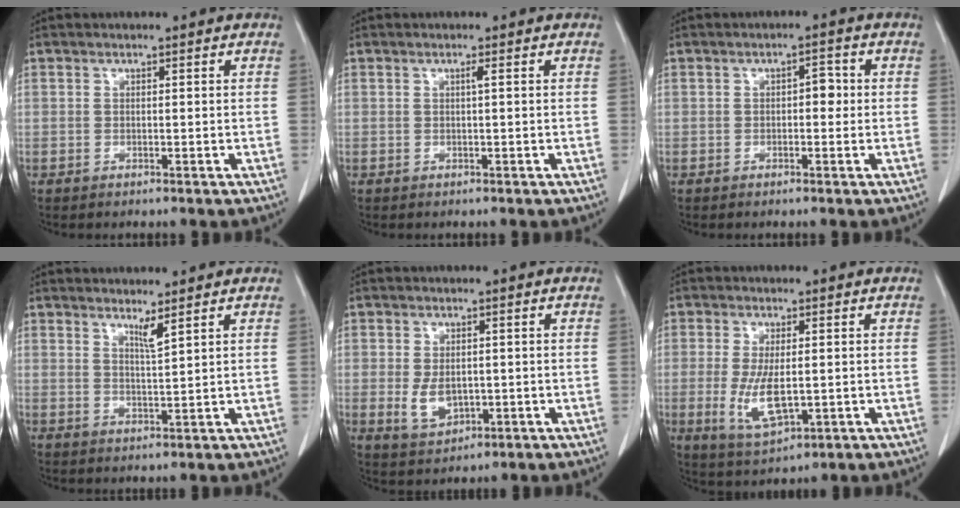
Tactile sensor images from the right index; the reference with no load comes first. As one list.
[{"total": 0.6, "force": [0.1, -0.2, 0.5], "torque": [-0.010, -0.001, 0.005]}, {"total": 2.3, "force": [0.0, 1.2, 1.9], "torque": [-0.023, 0.010, -0.002]}, {"total": 2.1, "force": [1.5, -0.6, 1.4], "torque": [-0.026, -0.015, 0.030]}, {"total": 4.8, "force": [-0.6, 3.0, 3.6], "torque": [-0.069, -0.005, 0.002]}, {"total": 7.3, "force": [-1.0, 2.7, 6.7], "torque": [-0.139, -0.016, -0.010]}]